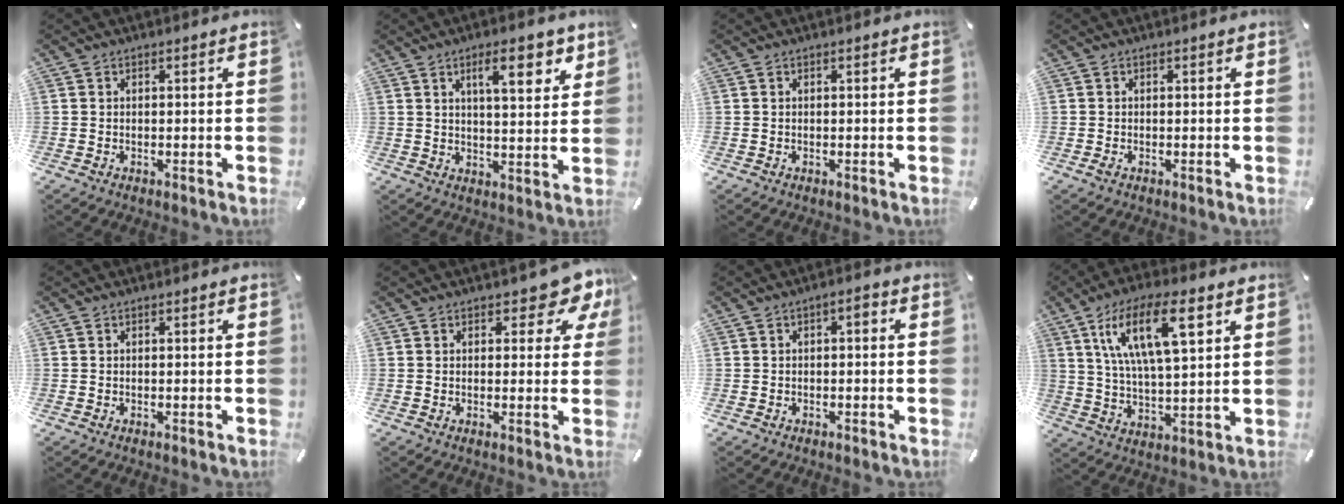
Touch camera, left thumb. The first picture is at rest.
{"total": 9.6, "force": [5.0, 3.2, 7.6], "torque": [-0.109, -0.015, 0.078]}
{"total": 0.0}
{"total": 1.9, "force": [-0.8, 1.4, 0.9], "torque": [-0.023, -0.001, -0.015]}
{"total": 0.0}
{"total": 6.5, "force": [3.8, 3.4, 4.0], "torque": [-0.034, -0.023, 0.057]}
{"total": 2.0, "force": [-0.9, 1.4, 1.1], "torque": [-0.016, 0.010, -0.023]}
{"total": 16.3, "force": [7.7, 6.0, 13.0], "torque": [-0.253, -0.005, 0.126]}